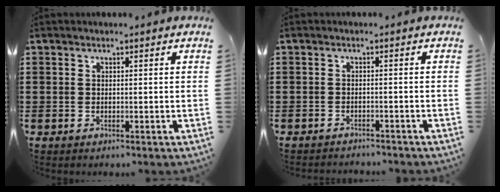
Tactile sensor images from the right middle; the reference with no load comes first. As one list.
[{"total": 1.2, "force": [-1.2, 0.0, 0.0], "torque": [-0.006, -0.001, -0.025]}]